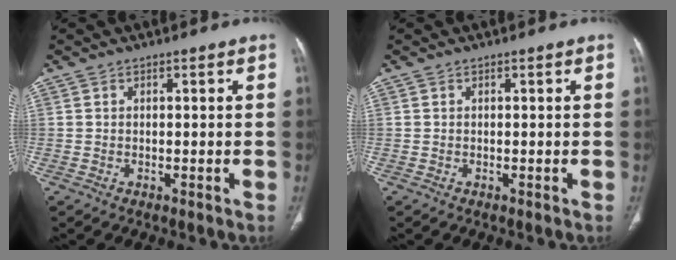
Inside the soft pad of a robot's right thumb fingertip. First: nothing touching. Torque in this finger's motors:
{"motor_torque": [-0.01, -0.09, 0.30, -0.06, -0.03]}